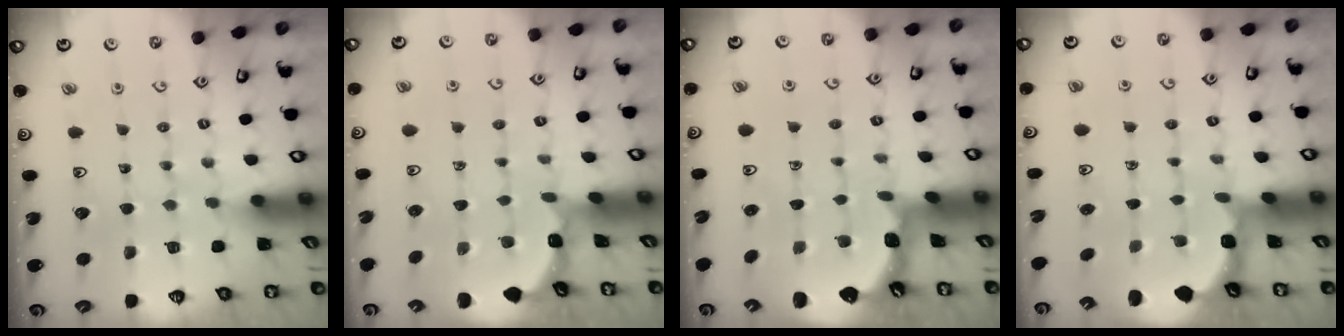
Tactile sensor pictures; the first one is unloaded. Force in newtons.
{"total": 1.0, "press": 0.9, "slide": 0.2}
{"total": 1.2, "press": 1.2, "slide": 0.1}
{"total": 2.0, "press": 1.6, "slide": 1.2}